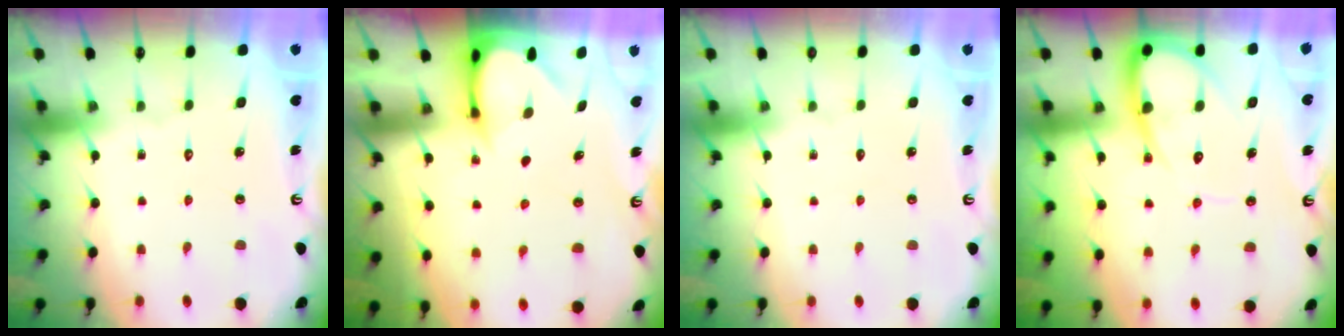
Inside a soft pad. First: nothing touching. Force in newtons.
{"total": 3.2, "press": 3.2, "slide": 0.3}
{"total": 0.0}
{"total": 10.4, "press": 10.4, "slide": 1.1}